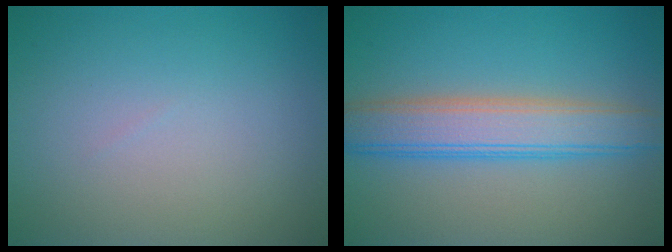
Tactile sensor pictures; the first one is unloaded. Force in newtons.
{"total": 5.6, "press": 5.6, "slide": 0.1}